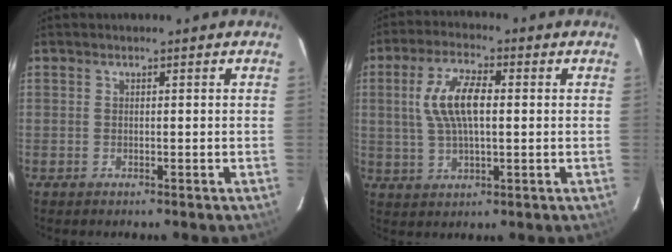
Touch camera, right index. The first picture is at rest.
{"total": 9.6, "force": [1.3, 3.8, 8.7], "torque": [-0.175, 0.013, 0.027]}